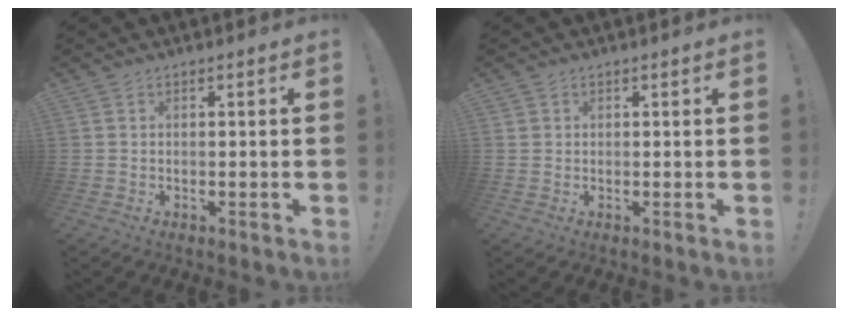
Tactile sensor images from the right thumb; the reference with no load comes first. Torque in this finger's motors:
{"motor_torque": [0.01, -0.17, -0.20, 0.08, 0.00]}